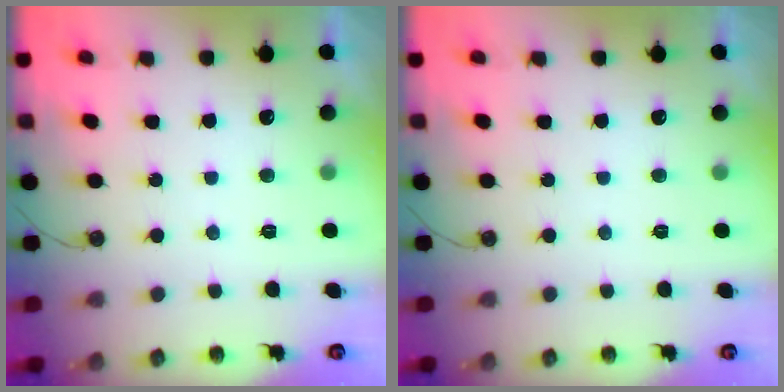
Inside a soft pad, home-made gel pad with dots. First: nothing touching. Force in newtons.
{"total": 0.0}